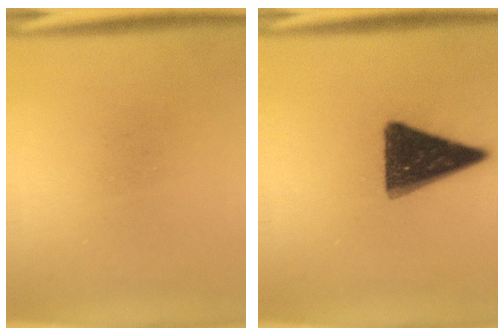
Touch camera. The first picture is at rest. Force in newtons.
{"total": 15.4}